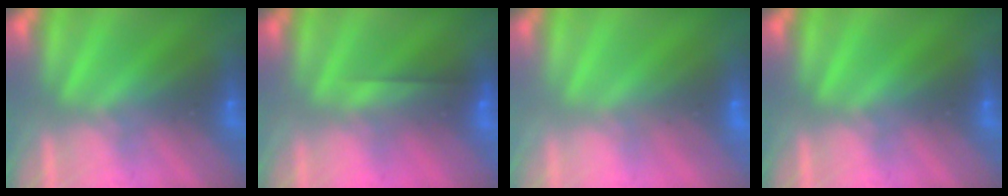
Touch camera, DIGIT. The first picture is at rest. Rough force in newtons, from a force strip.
{"total": 2.6}
{"total": 4.9}
{"total": 0.0}